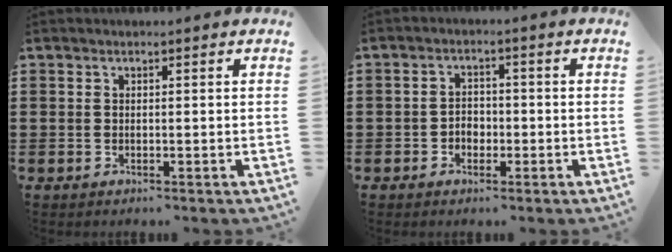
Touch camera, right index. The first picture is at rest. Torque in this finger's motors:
{"motor_torque": [2.14, 0.00, 0.04, 0.03]}